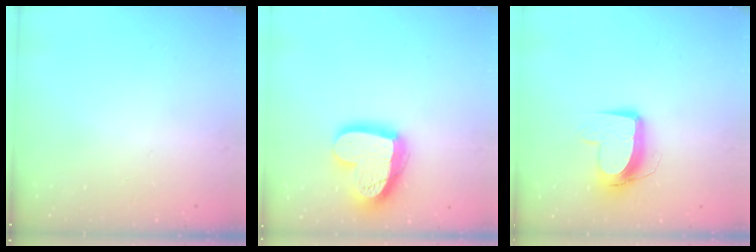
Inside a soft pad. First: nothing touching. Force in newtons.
{"total": 18.8, "press": 18.7, "slide": 1.9}
{"total": 10.6, "press": 10.6, "slide": 0.6}